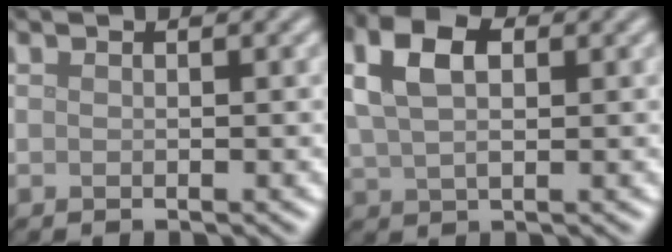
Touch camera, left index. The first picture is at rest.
{"total": 6.4, "force": [2.4, 3.5, 4.8], "torque": [-0.104, 0.015, 0.039]}